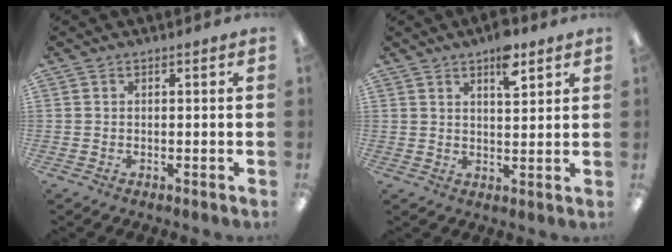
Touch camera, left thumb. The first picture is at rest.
{"total": 6.8, "force": [4.6, 2.5, 4.4], "torque": [-0.057, -0.022, 0.073]}